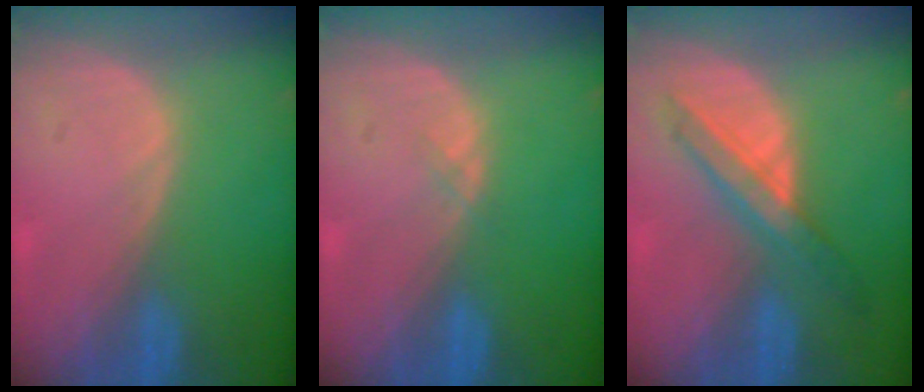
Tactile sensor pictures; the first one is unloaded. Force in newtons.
{"total": 0.6, "press": 0.5, "slide": 0.2}
{"total": 6.1, "press": 6.0, "slide": 1.0}